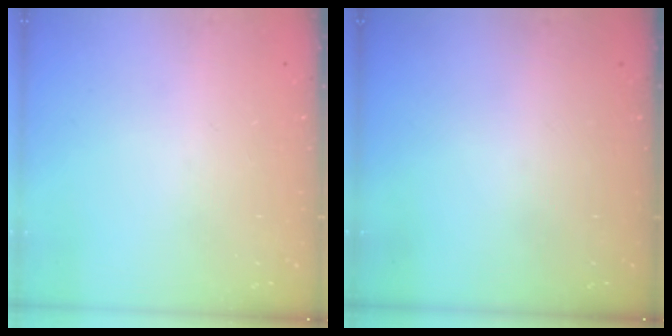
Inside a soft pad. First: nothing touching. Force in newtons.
{"total": 0.0}